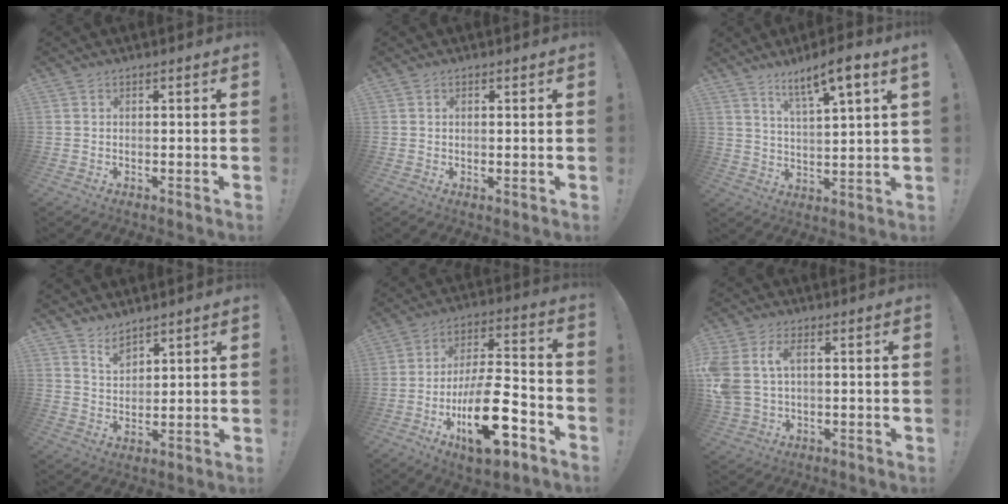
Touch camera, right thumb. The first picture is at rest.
{"total": 0.8, "force": [0.5, 0.3, 0.6], "torque": [-0.006, -0.001, 0.008]}
{"total": 8.7, "force": [6.4, 0.4, 6.0], "torque": [-0.097, -0.033, 0.102]}
{"total": 5.7, "force": [4.8, 2.5, 1.7], "torque": [-0.028, -0.030, 0.089]}
{"total": 21.7, "force": [-9.1, 8.8, 17.7], "torque": [-0.294, 0.059, -0.138]}
{"total": 8.5, "force": [1.8, 5.4, 6.3], "torque": [-0.139, 0.000, 0.036]}